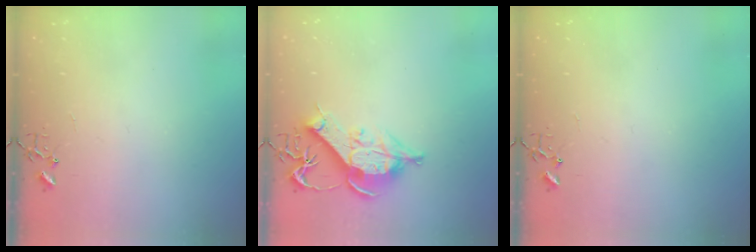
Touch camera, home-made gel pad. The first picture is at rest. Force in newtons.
{"total": 11.0, "press": 11.0, "slide": 1.3}
{"total": 0.0}